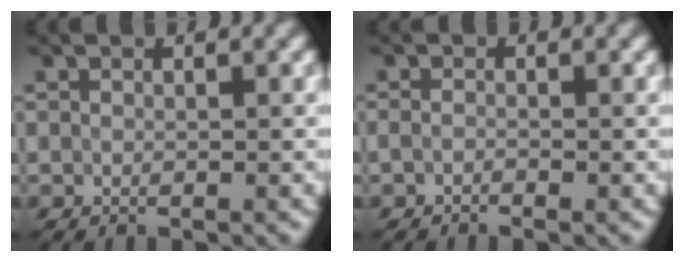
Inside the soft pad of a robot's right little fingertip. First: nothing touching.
{"total": 1.3, "force": [-1.3, 0.0, 0.3], "torque": [-0.004, -0.001, -0.018]}